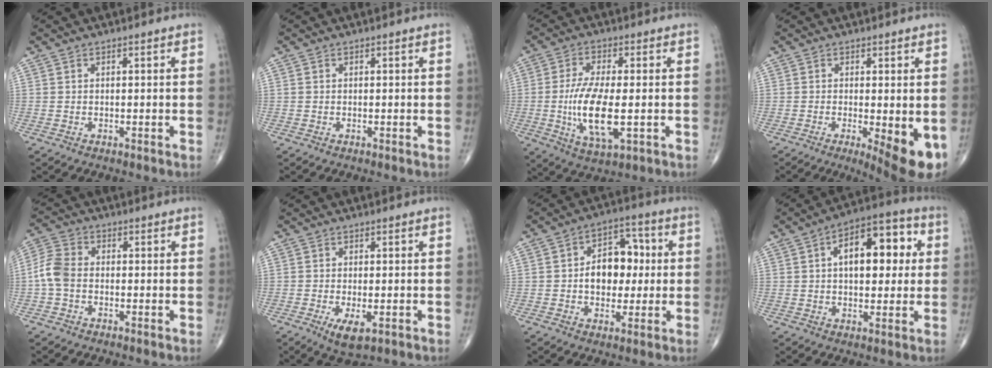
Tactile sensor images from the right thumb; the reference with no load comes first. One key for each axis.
{"total": 0.0}
{"total": 12.1, "fx": -1.7, "fy": 4.2, "fz": 11.2, "tx": -0.223, "ty": -0.012, "tz": -0.026}
{"total": 8.8, "fx": -2.4, "fy": 2.2, "fz": 8.2, "tx": -0.110, "ty": -0.023, "tz": -0.032}
{"total": 5.8, "fx": -0.9, "fy": 4.0, "fz": 4.0, "tx": -0.087, "ty": 0.016, "tz": -0.030}
{"total": 4.5, "fx": -1.7, "fy": 1.7, "fz": 3.8, "tx": -0.067, "ty": -0.011, "tz": -0.025}
{"total": 11.0, "fx": 0.3, "fy": 7.7, "fz": 7.9, "tx": -0.073, "ty": 0.024, "tz": 0.000}
{"total": 14.8, "fx": 3.1, "fy": 7.8, "fz": 12.2, "tx": -0.143, "ty": 0.021, "tz": 0.041}